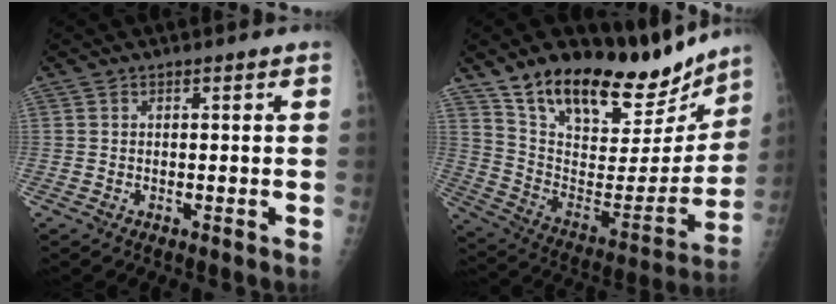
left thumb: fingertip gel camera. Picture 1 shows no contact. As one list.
[{"total": 25.4, "force": [19.7, 10.4, 12.2], "torque": [-0.154, -0.089, 0.323]}]